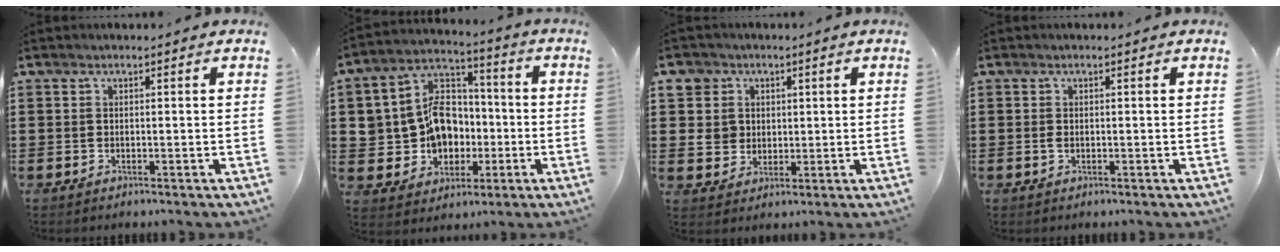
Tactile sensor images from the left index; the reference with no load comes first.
{"total": 11.4, "force": [-1.0, 9.6, 6.1], "torque": [-0.149, 0.017, -0.013]}
{"total": 6.3, "force": [1.7, 5.9, 1.2], "torque": [-0.044, 0.015, 0.032]}
{"total": 0.8, "force": [-0.1, 0.4, 0.7], "torque": [-0.014, 0.000, -0.002]}